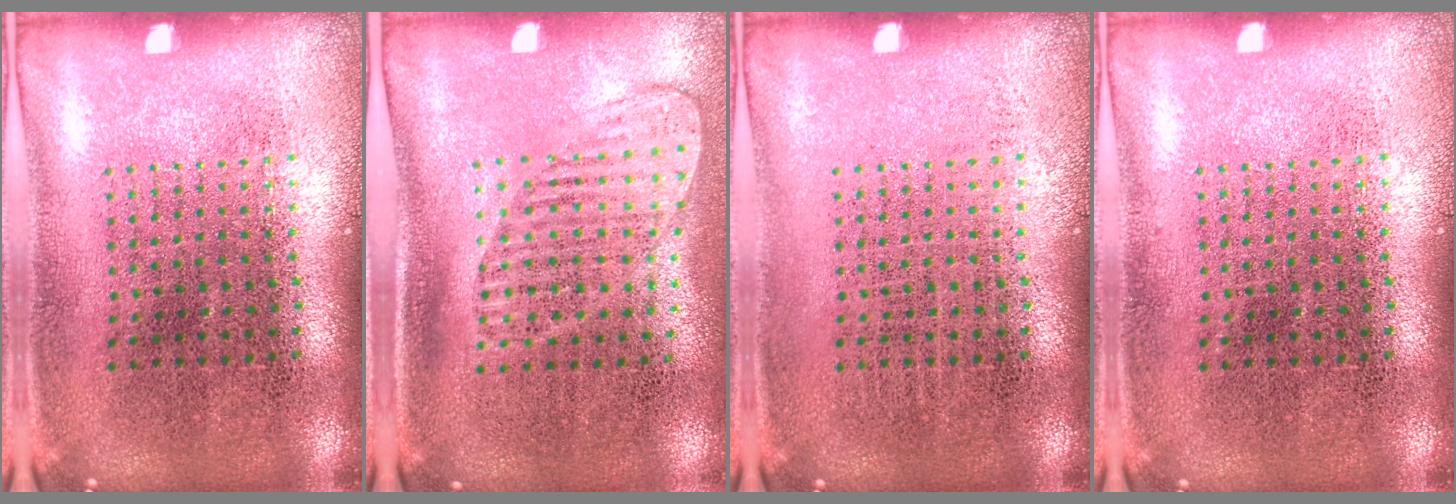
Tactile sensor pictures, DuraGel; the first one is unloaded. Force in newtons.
{"total": 1.4, "press": 1.2, "slide": 0.8}
{"total": 0.0}
{"total": 0.0}